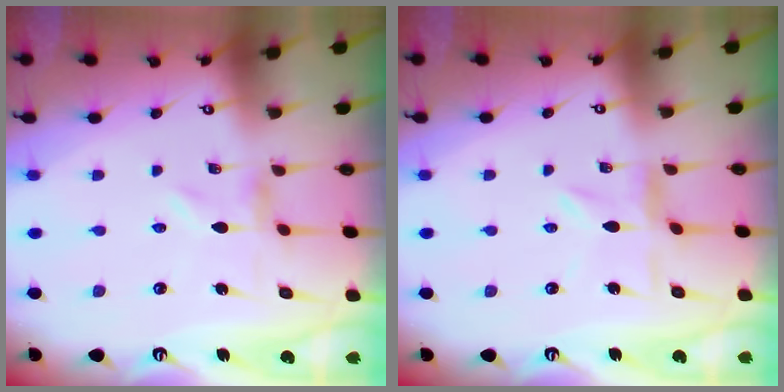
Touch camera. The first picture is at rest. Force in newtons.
{"total": 2.8, "press": 2.7, "slide": 0.3}